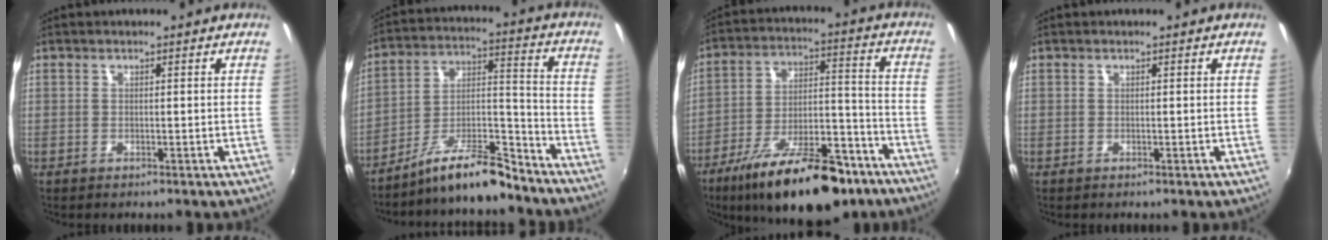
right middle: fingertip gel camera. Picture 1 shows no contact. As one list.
[{"total": 12.9, "force": [-10.9, 2.4, 6.4], "torque": [-0.115, 0.018, -0.191]}, {"total": 22.7, "force": [-15.9, 8.1, 14.1], "torque": [-0.237, -0.014, -0.237]}, {"total": 0.0}]